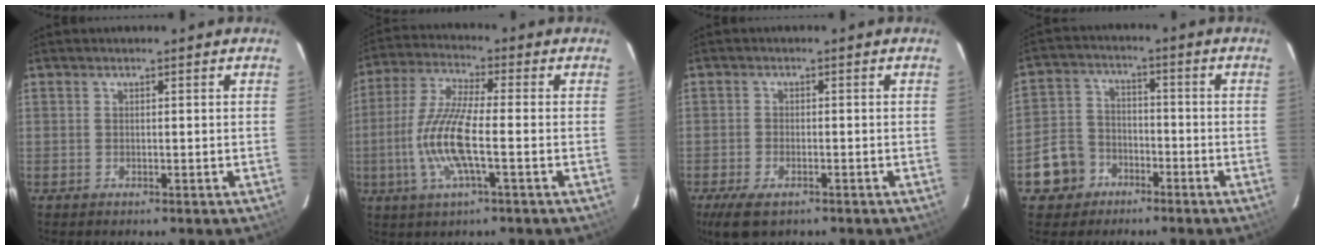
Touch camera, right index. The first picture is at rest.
{"total": 11.7, "force": [-2.7, 1.9, 11.3], "torque": [-0.241, -0.003, -0.056]}
{"total": 5.8, "force": [-3.7, 2.6, 3.6], "torque": [-0.088, -0.018, -0.067]}
{"total": 8.6, "force": [-4.7, 6.9, 2.1], "torque": [-0.069, 0.028, -0.075]}